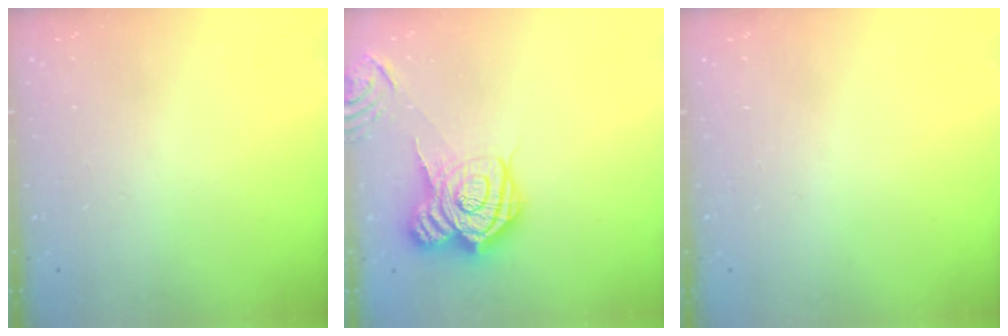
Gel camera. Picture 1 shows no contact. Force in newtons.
{"total": 17.5, "press": 17.5, "slide": 1.3}
{"total": 0.0}